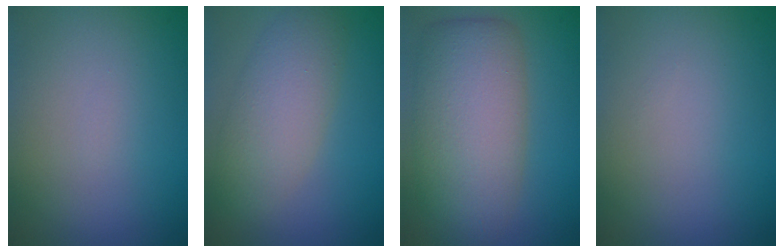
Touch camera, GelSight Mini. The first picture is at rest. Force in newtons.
{"total": 4.6, "press": 4.6, "slide": 0.4}
{"total": 8.0, "press": 8.0, "slide": 0.5}
{"total": 0.0}